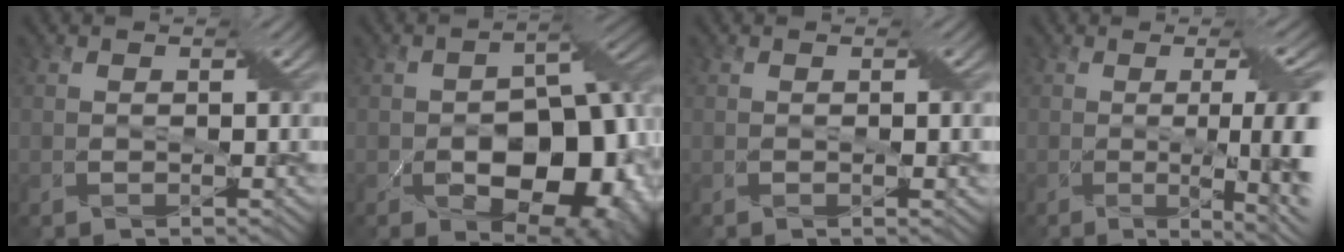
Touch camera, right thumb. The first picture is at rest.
{"total": 15.7, "force": [-4.6, 9.4, 11.6], "torque": [-0.145, -0.033, -0.054]}
{"total": 1.1, "force": [-0.1, 0.1, 1.1], "torque": [-0.018, -0.001, -0.002]}
{"total": 9.9, "force": [-1.1, 2.0, 9.6], "torque": [-0.132, 0.001, -0.016]}